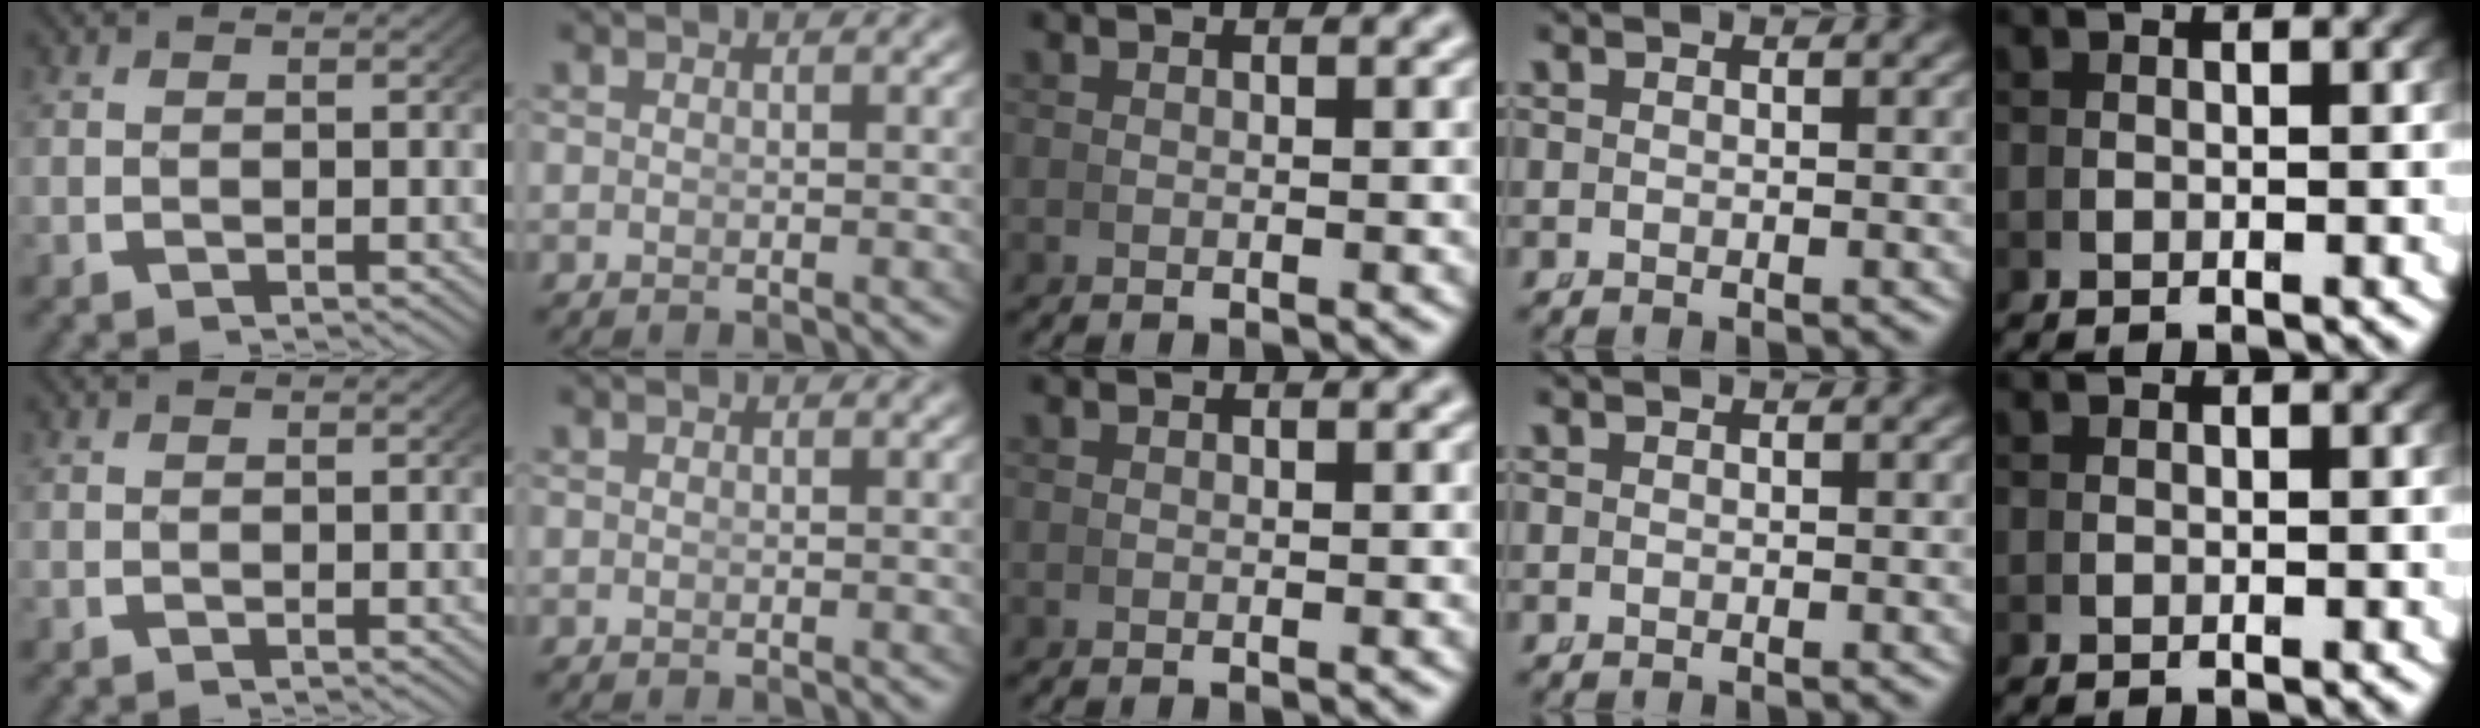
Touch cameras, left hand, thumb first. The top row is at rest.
{}